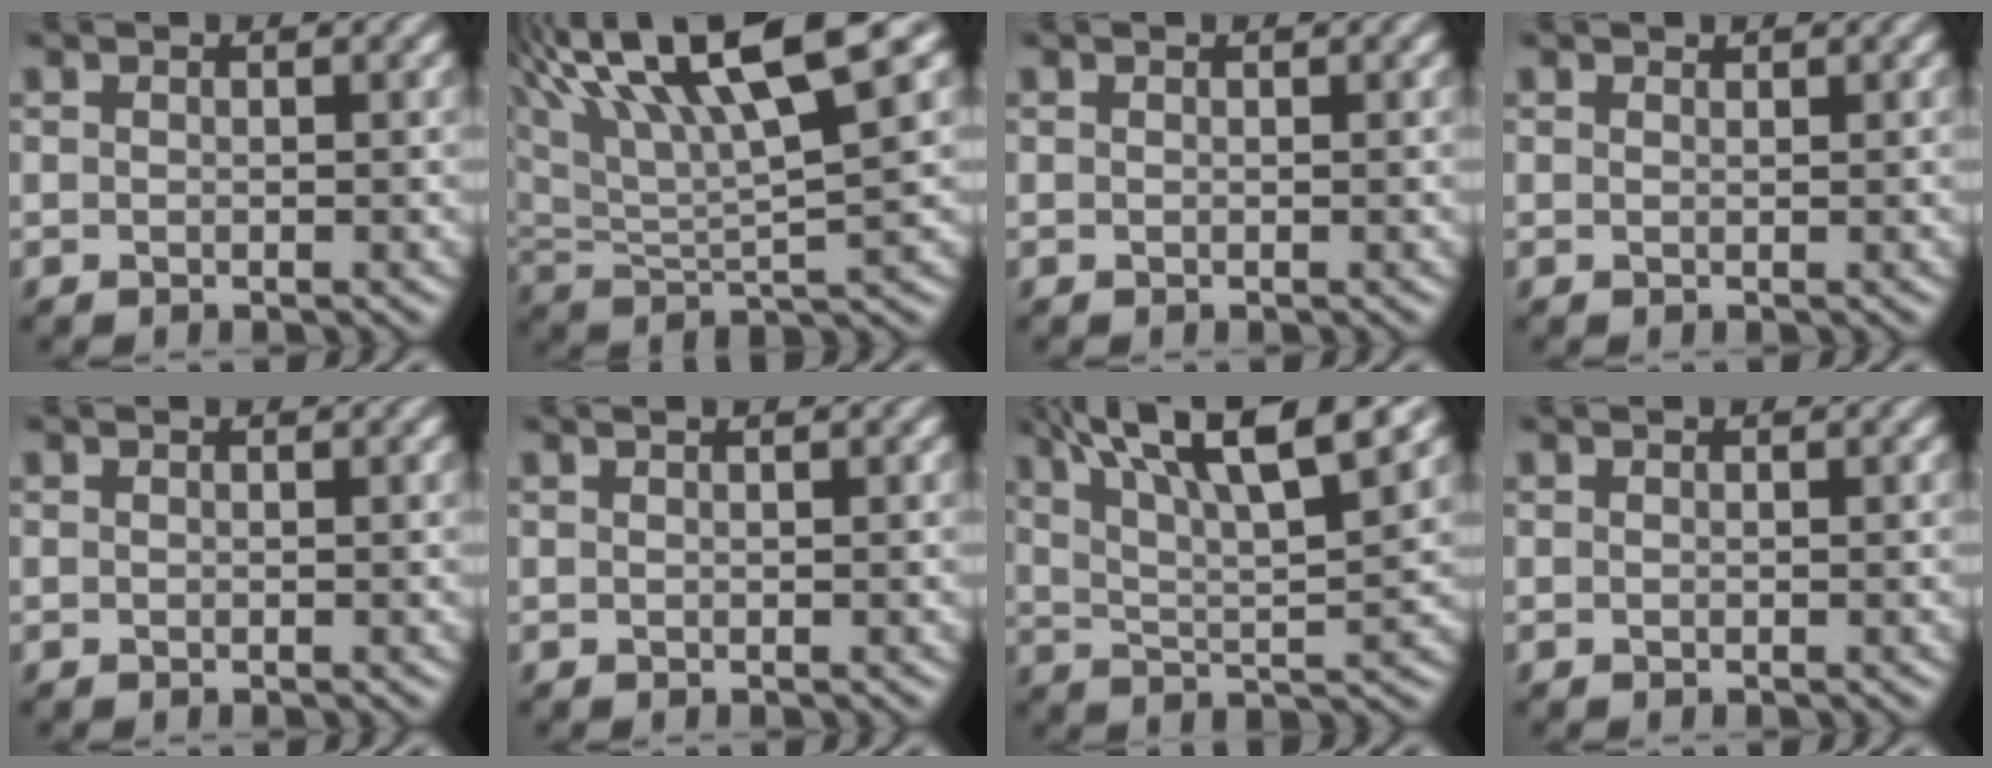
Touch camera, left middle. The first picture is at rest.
{"total": 9.7, "force": [5.7, 1.6, 7.7], "torque": [-0.140, 0.023, 0.094]}
{"total": 0.0}
{"total": 0.9, "force": [0.9, 0.0, 0.1], "torque": [-0.005, -0.001, 0.011]}
{"total": 0.0}
{"total": 1.4, "force": [1.0, 0.5, 0.9], "torque": [-0.009, 0.012, 0.004]}
{"total": 10.4, "force": [6.3, 2.2, 7.9], "torque": [-0.123, 0.024, 0.077]}
{"total": 0.0}